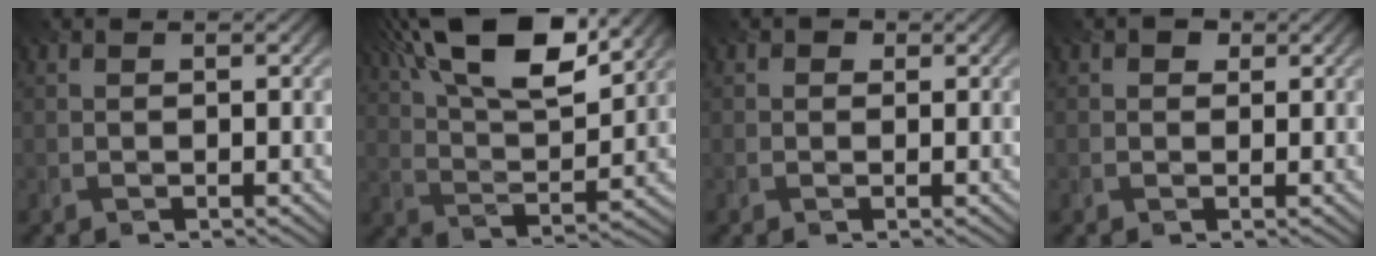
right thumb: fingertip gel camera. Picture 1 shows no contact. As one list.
[{"total": 15.9, "force": [9.5, 5.5, 11.4], "torque": [-0.223, 0.022, 0.148]}, {"total": 0.8, "force": [0.1, 0.8, 0.1], "torque": [0.003, -0.003, -0.001]}, {"total": 1.2, "force": [0.3, 1.1, 0.3], "torque": [0.000, -0.001, 0.001]}]